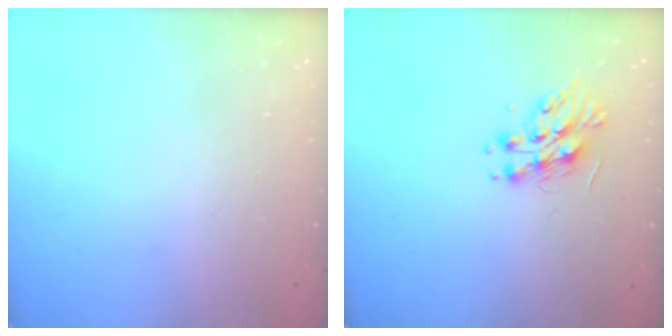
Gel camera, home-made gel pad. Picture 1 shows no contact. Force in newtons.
{"total": 11.1, "press": 11.1, "slide": 0.2}